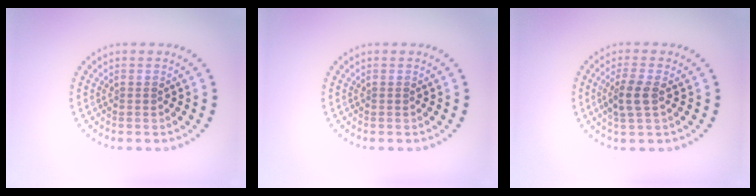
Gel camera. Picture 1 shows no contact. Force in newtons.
{"total": 0.0}
{"total": 2.4, "press": 2.3, "slide": 0.8}